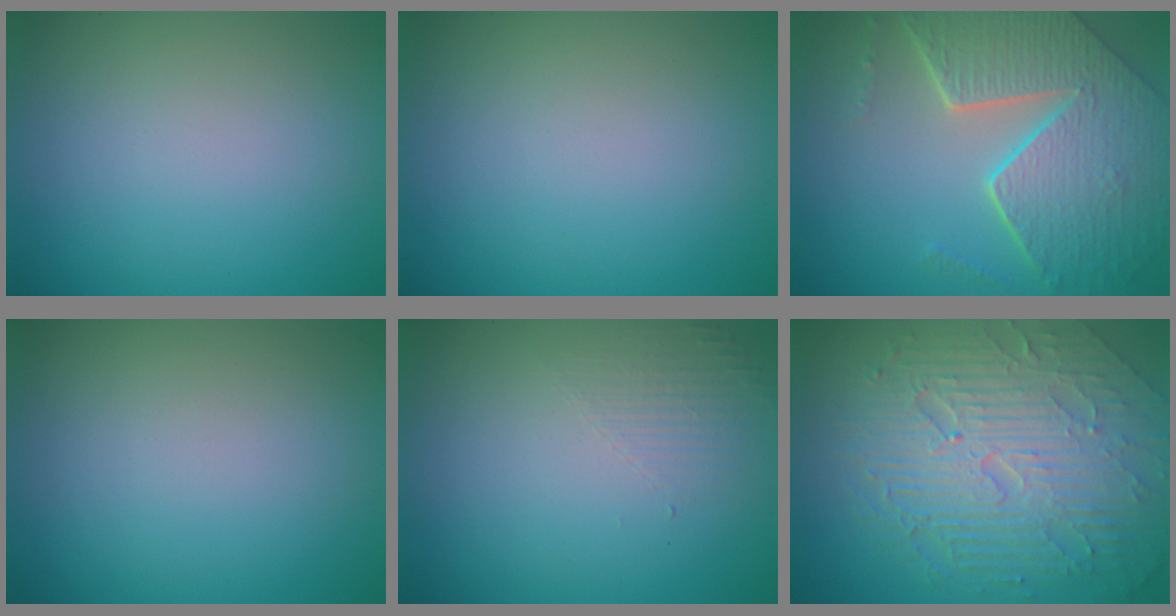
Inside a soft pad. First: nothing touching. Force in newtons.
{"total": 0.0}
{"total": 8.1, "press": 5.7, "slide": 5.7}
{"total": 0.0}
{"total": 1.4, "press": 0.2, "slide": 1.4}
{"total": 9.9, "press": 6.4, "slide": 7.5}